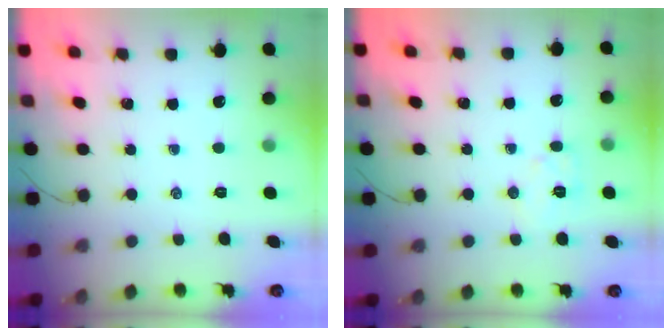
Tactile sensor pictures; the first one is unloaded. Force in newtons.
{"total": 6.5, "press": 6.4, "slide": 0.8}